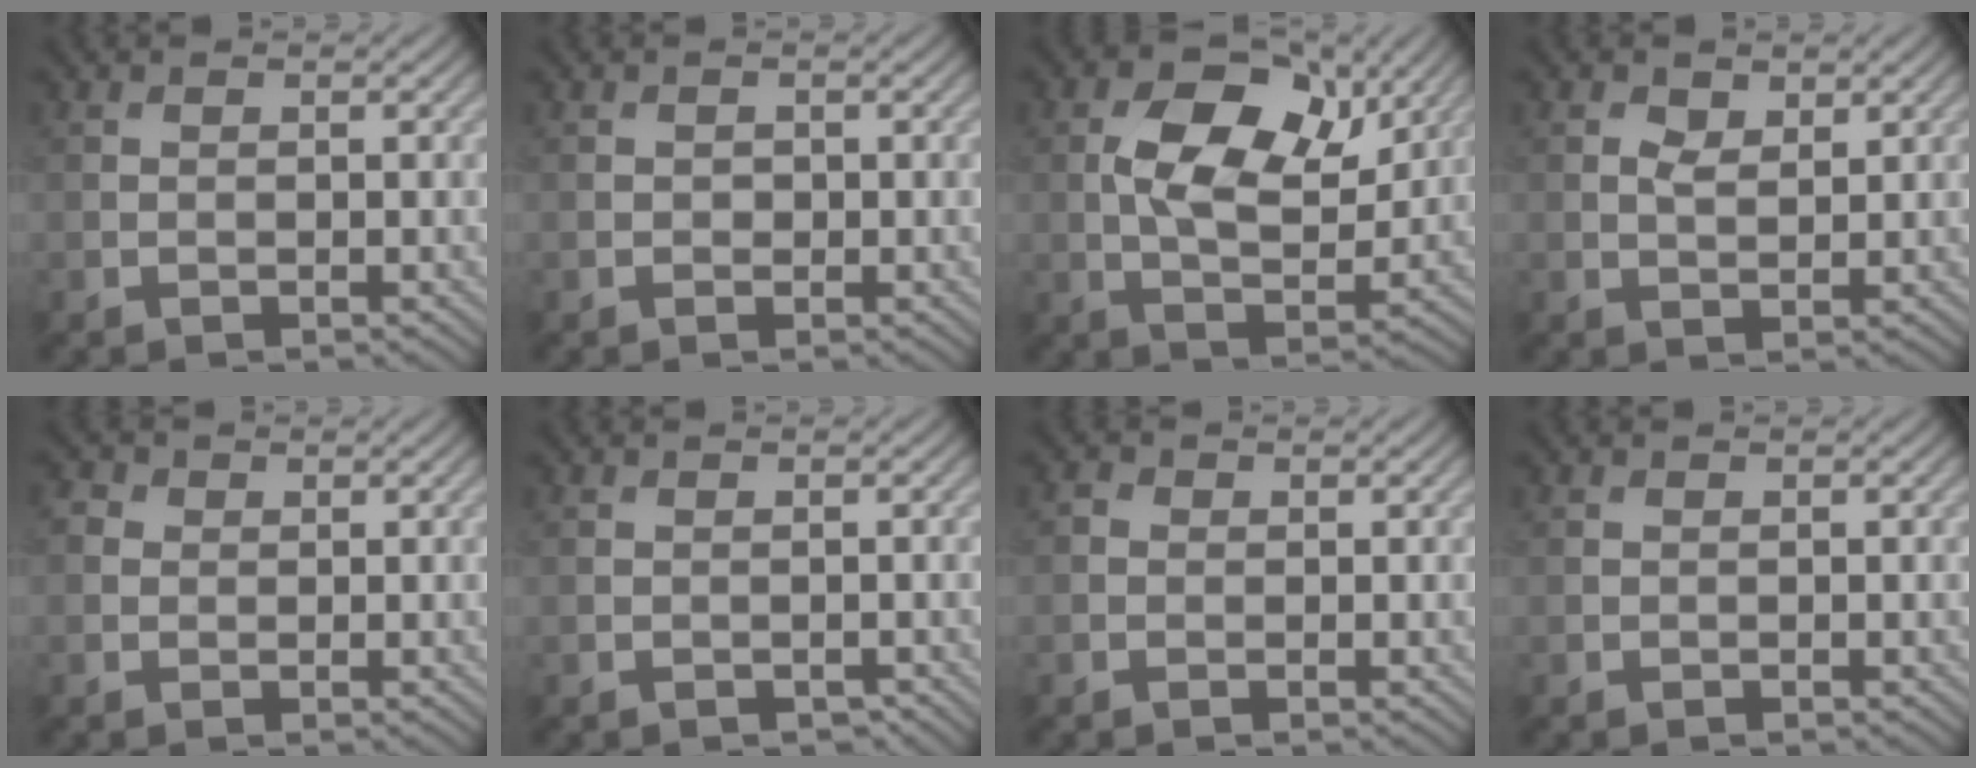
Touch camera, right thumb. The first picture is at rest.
{"total": 0.6, "force": [-0.1, 0.6, 0.2], "torque": [0.000, -0.006, -0.003]}
{"total": 10.9, "force": [3.4, 6.2, 8.3], "torque": [-0.151, -0.002, 0.056]}
{"total": 2.0, "force": [1.1, 1.0, 1.3], "torque": [-0.027, -0.003, 0.021]}
{"total": 1.6, "force": [0.3, 1.5, 0.5], "torque": [-0.015, 0.003, 0.000]}
{"total": 0.5, "force": [-0.4, 0.3, 0.2], "torque": [-0.004, -0.006, -0.006]}
{"total": 0.9, "force": [-0.1, 0.8, 0.3], "torque": [-0.006, -0.001, -0.006]}
{"total": 0.0}